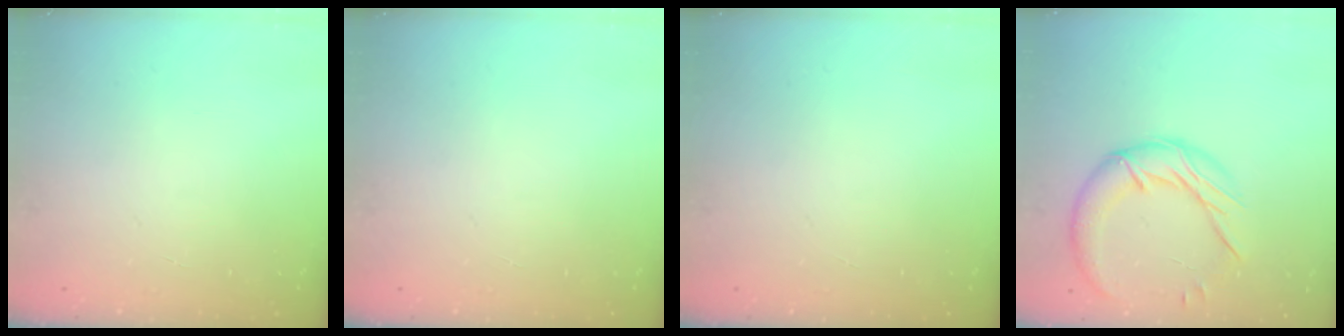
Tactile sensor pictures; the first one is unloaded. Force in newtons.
{"total": 0.0}
{"total": 0.0}
{"total": 14.4, "press": 14.4, "slide": 1.1}